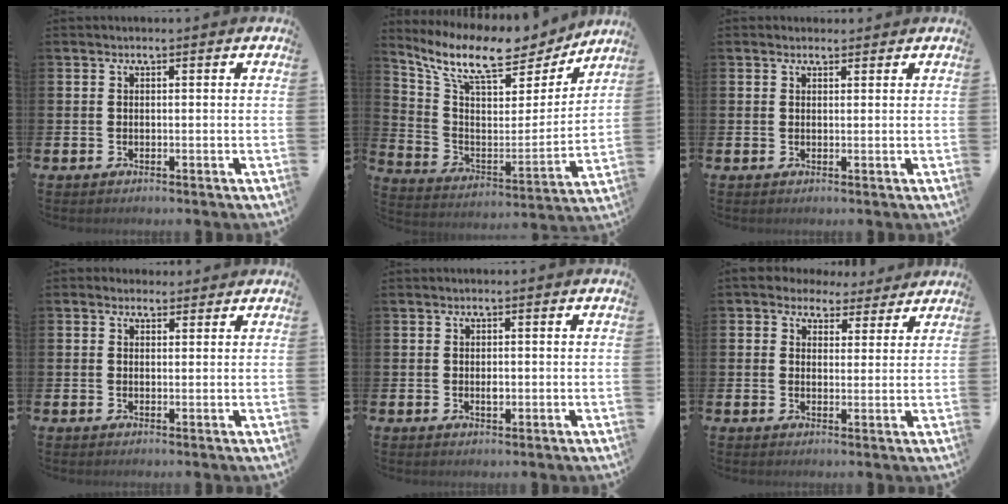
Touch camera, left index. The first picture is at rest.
{"total": 11.4, "force": [9.7, 3.2, 5.0], "torque": [-0.129, -0.063, 0.163]}
{"total": 1.2, "force": [1.1, 0.5, 0.2], "torque": [0.007, 0.001, 0.018]}
{"total": 1.8, "force": [1.6, 0.8, 0.1], "torque": [0.007, 0.000, 0.028]}
{"total": 1.0, "force": [0.2, 0.5, 0.8], "torque": [-0.002, -0.003, -0.001]}
{"total": 4.0, "force": [3.2, 2.4, 0.5], "torque": [-0.014, -0.015, 0.052]}